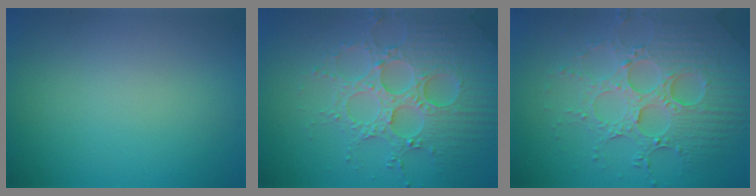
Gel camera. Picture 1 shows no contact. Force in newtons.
{"total": 5.3, "press": 5.1, "slide": 1.2}
{"total": 6.4, "press": 5.1, "slide": 3.8}